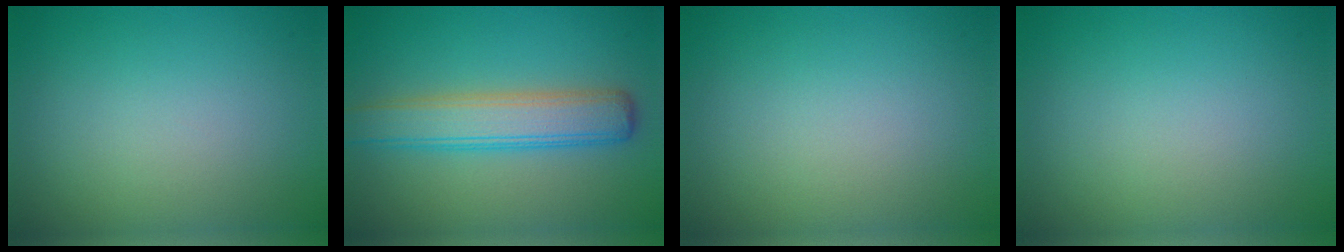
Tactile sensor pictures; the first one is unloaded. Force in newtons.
{"total": 5.4, "press": 5.4, "slide": 0.1}
{"total": 0.0}
{"total": 0.0}